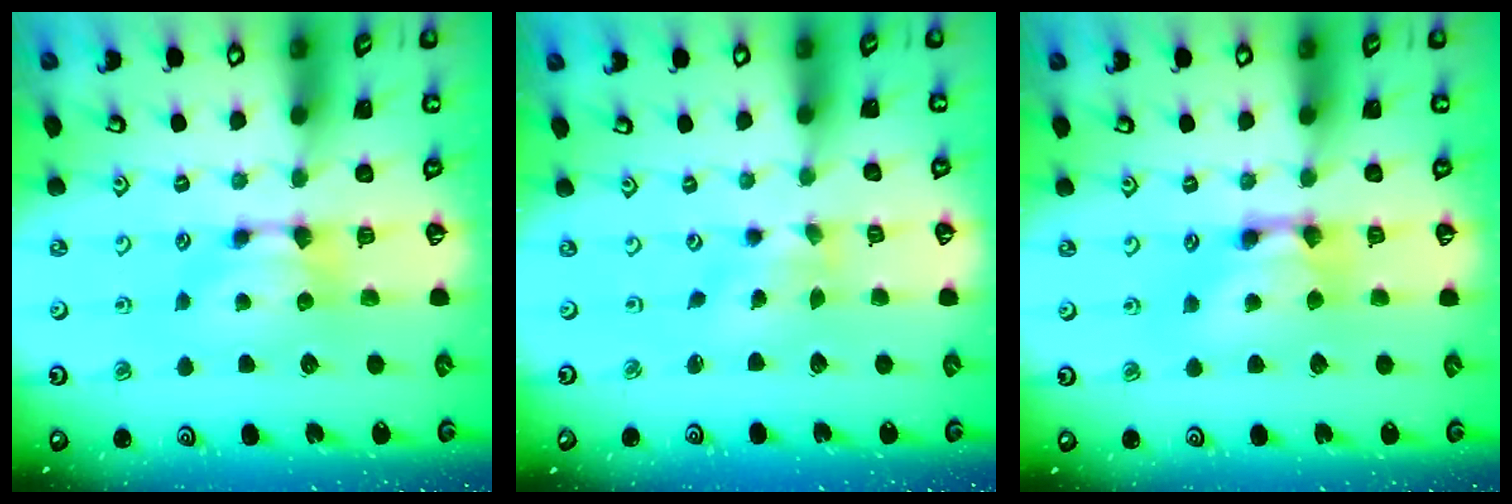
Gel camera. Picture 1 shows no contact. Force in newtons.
{"total": 2.2, "press": 2.0, "slide": 1.0}
{"total": 2.6, "press": 2.6, "slide": 0.2}